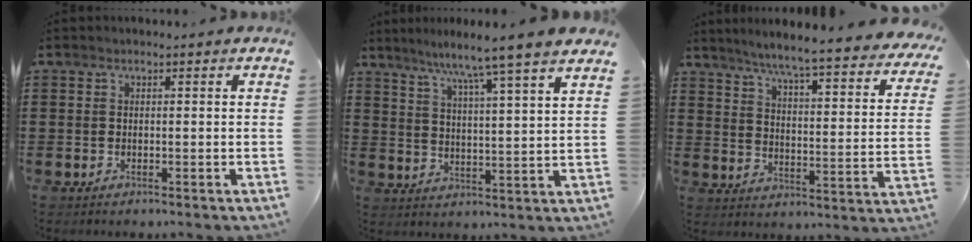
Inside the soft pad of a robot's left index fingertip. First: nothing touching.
{"total": 6.6, "force": [5.7, -1.6, 2.9], "torque": [-0.079, -0.039, 0.089]}
{"total": 5.3, "force": [4.5, -0.8, 2.5], "torque": [-0.064, -0.046, 0.064]}